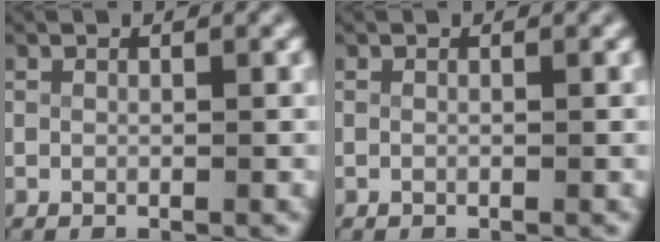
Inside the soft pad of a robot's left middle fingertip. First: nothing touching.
{"total": 0.0}